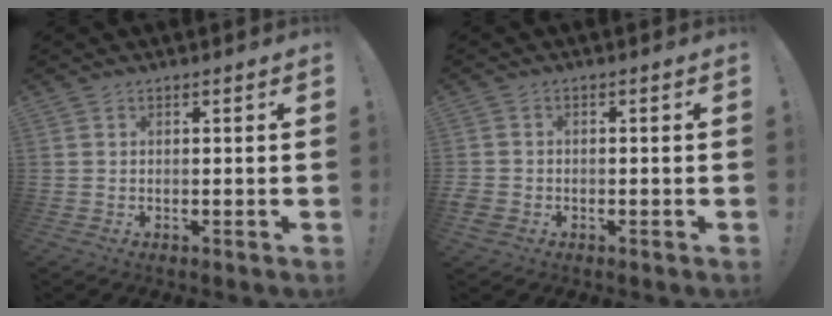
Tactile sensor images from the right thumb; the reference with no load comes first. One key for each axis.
{"total": 3.0, "fx": -1.1, "fy": 2.5, "fz": 1.3, "tx": -0.041, "ty": 0.003, "tz": -0.019}